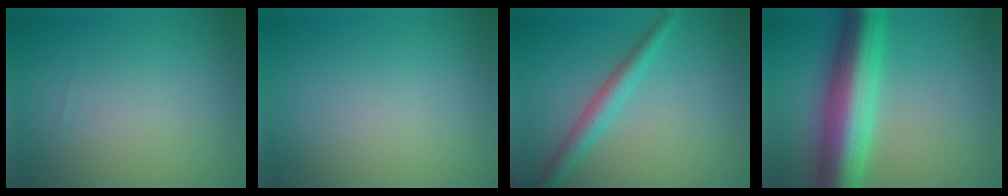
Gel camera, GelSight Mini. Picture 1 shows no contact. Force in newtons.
{"total": 0.0}
{"total": 3.0, "press": 3.0, "slide": 0.1}
{"total": 10.8, "press": 10.8, "slide": 0.2}